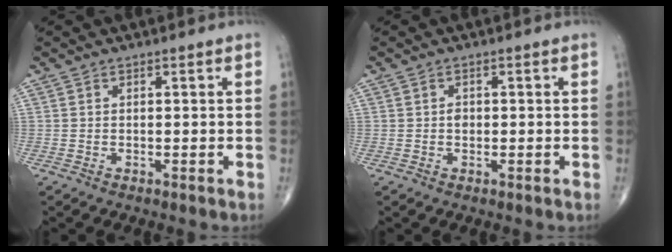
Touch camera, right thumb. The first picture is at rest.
{"total": 1.2, "force": [0.0, 0.9, 0.8], "torque": [-0.010, 0.001, 0.000]}